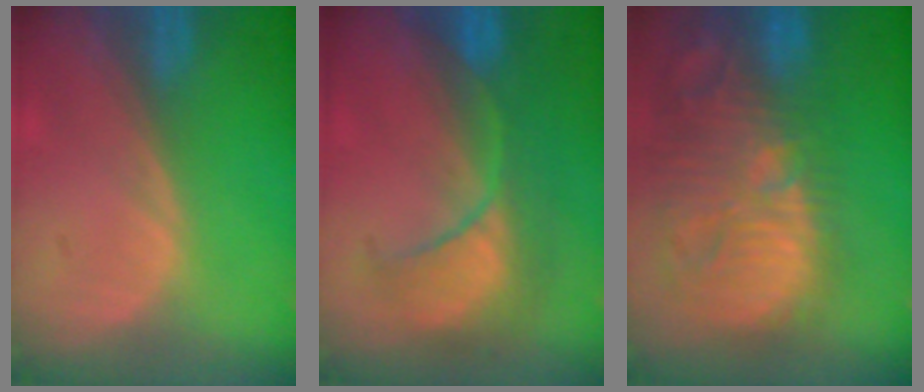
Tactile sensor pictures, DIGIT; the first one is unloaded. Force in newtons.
{"total": 8.4, "press": 8.3, "slide": 1.3}
{"total": 15.3, "press": 13.3, "slide": 7.5}